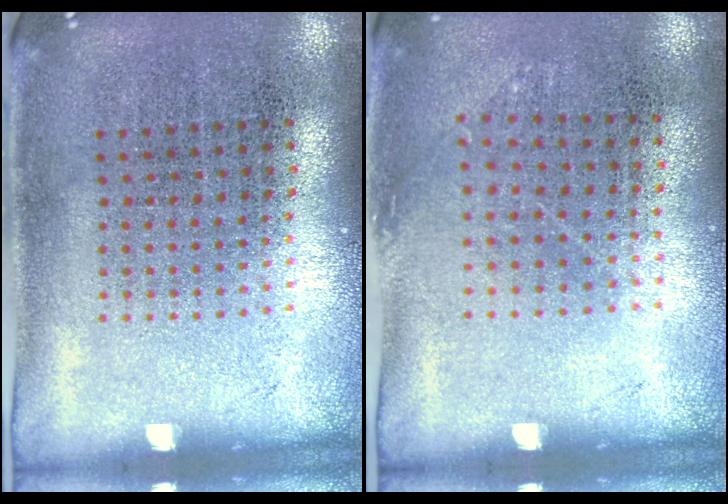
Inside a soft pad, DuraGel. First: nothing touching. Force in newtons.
{"total": 0.8, "press": 0.6, "slide": 0.6}